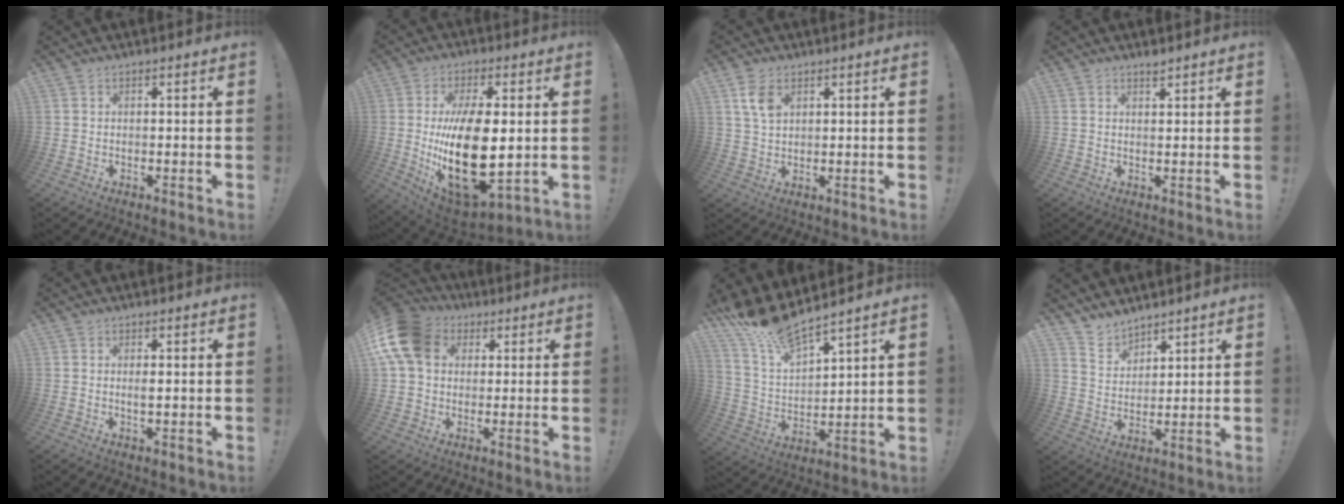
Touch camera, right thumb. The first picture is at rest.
{"total": 24.6, "force": [-0.3, 12.5, 21.1], "torque": [-0.387, -0.029, 0.007]}
{"total": 5.8, "force": [2.7, 3.3, 3.9], "torque": [-0.070, -0.005, 0.053]}
{"total": 1.9, "force": [1.7, 0.2, 0.8], "torque": [0.000, -0.013, 0.028]}
{"total": 1.5, "force": [0.1, 0.3, 1.5], "torque": [-0.021, -0.005, 0.001]}
{"total": 14.7, "force": [3.9, 11.3, 8.6], "torque": [-0.167, -0.005, 0.077]}
{"total": 12.2, "force": [11.3, 1.5, 4.4], "torque": [-0.104, -0.087, 0.202]}
{"total": 7.2, "force": [6.5, 3.1, 0.7], "torque": [-0.030, -0.051, 0.128]}